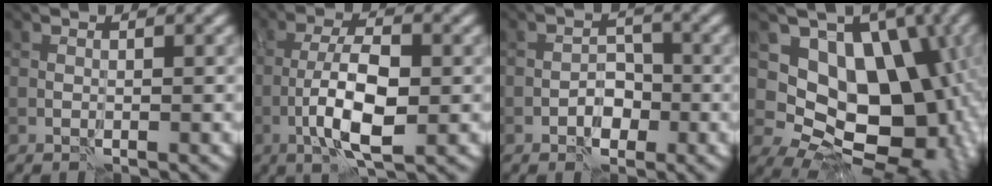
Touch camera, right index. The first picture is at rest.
{"total": 6.4, "force": [-1.8, 2.3, 5.7], "torque": [-0.105, 0.005, -0.037]}
{"total": 2.3, "force": [-1.1, 1.5, 1.3], "torque": [-0.010, 0.009, -0.018]}
{"total": 13.5, "force": [0.6, 9.9, 9.2], "torque": [-0.083, 0.002, 0.005]}